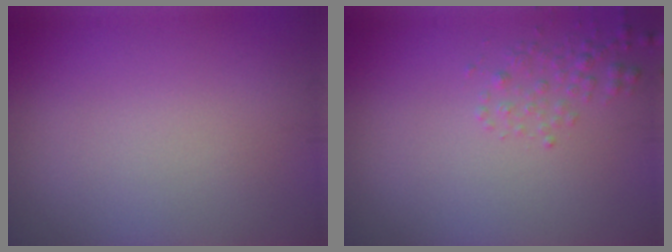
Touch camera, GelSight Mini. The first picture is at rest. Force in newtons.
{"total": 1.6, "press": 1.6, "slide": 0.1}